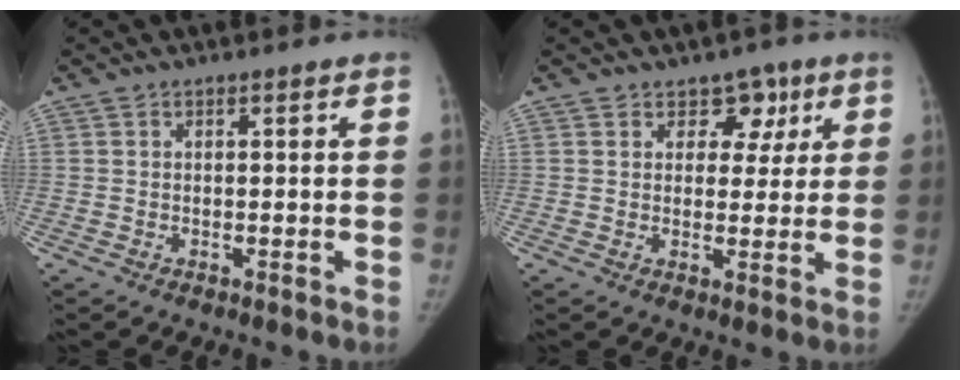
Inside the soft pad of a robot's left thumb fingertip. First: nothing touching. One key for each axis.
{"total": 5.1, "fx": 2.7, "fy": 3.9, "fz": 1.9, "tx": 0.012, "ty": -0.009, "tz": 0.034}